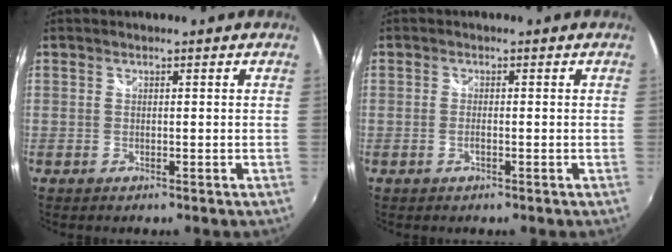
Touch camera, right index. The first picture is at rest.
{"total": 1.0, "force": [-0.5, 0.2, 0.9], "torque": [-0.020, -0.001, -0.010]}